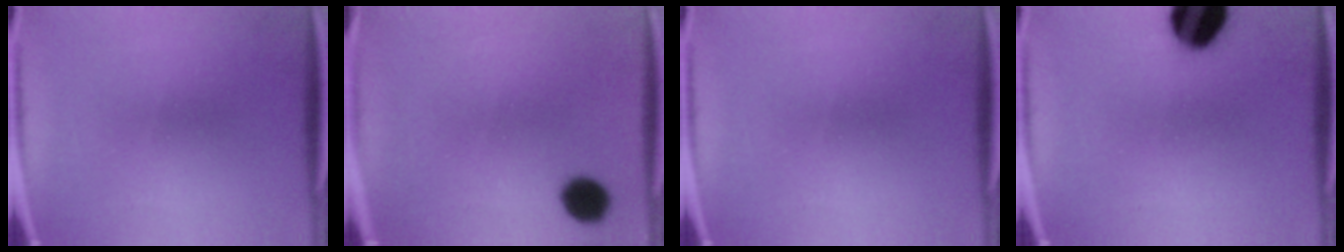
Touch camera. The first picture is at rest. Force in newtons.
{"total": 6.7}
{"total": 0.0}
{"total": 14.9}